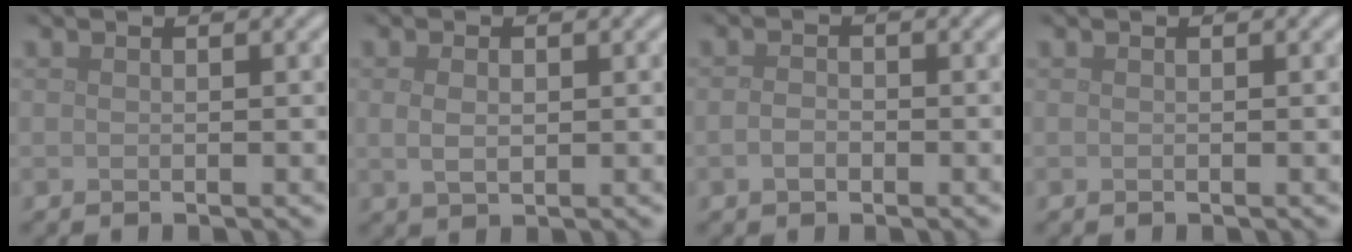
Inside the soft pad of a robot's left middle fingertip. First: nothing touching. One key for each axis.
{"total": 1.8, "fx": 0.2, "fy": 1.1, "fz": 1.3, "tx": -0.032, "ty": -0.001, "tz": 0.007}
{"total": 1.3, "fx": -0.5, "fy": 0.9, "fz": 0.8, "tx": -0.018, "ty": 0.000, "tz": -0.013}
{"total": 0.0}